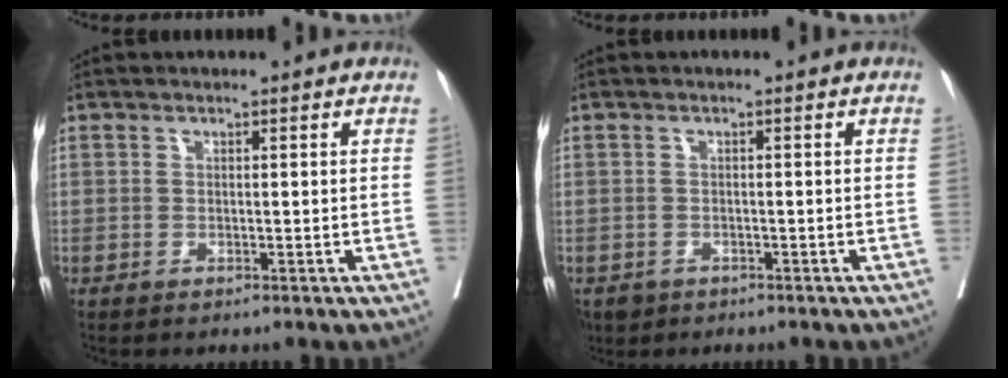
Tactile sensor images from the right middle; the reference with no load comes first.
{"total": 3.1, "force": [-2.0, 2.3, 0.5], "torque": [-0.005, 0.002, -0.032]}